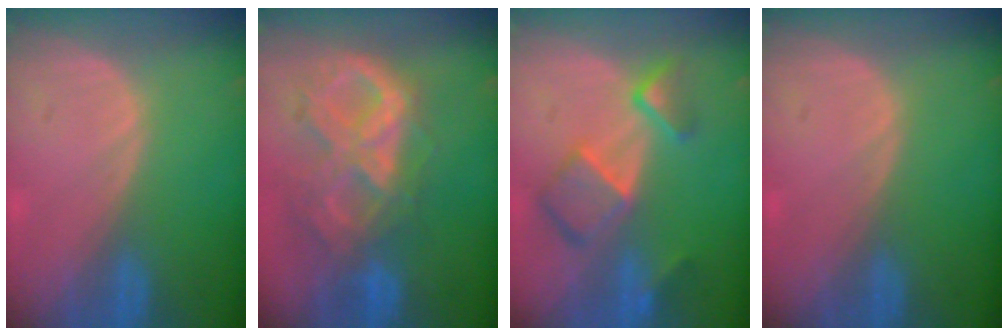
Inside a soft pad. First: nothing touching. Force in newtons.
{"total": 10.5, "press": 9.0, "slide": 5.5}
{"total": 7.9, "press": 6.8, "slide": 3.9}
{"total": 0.0}